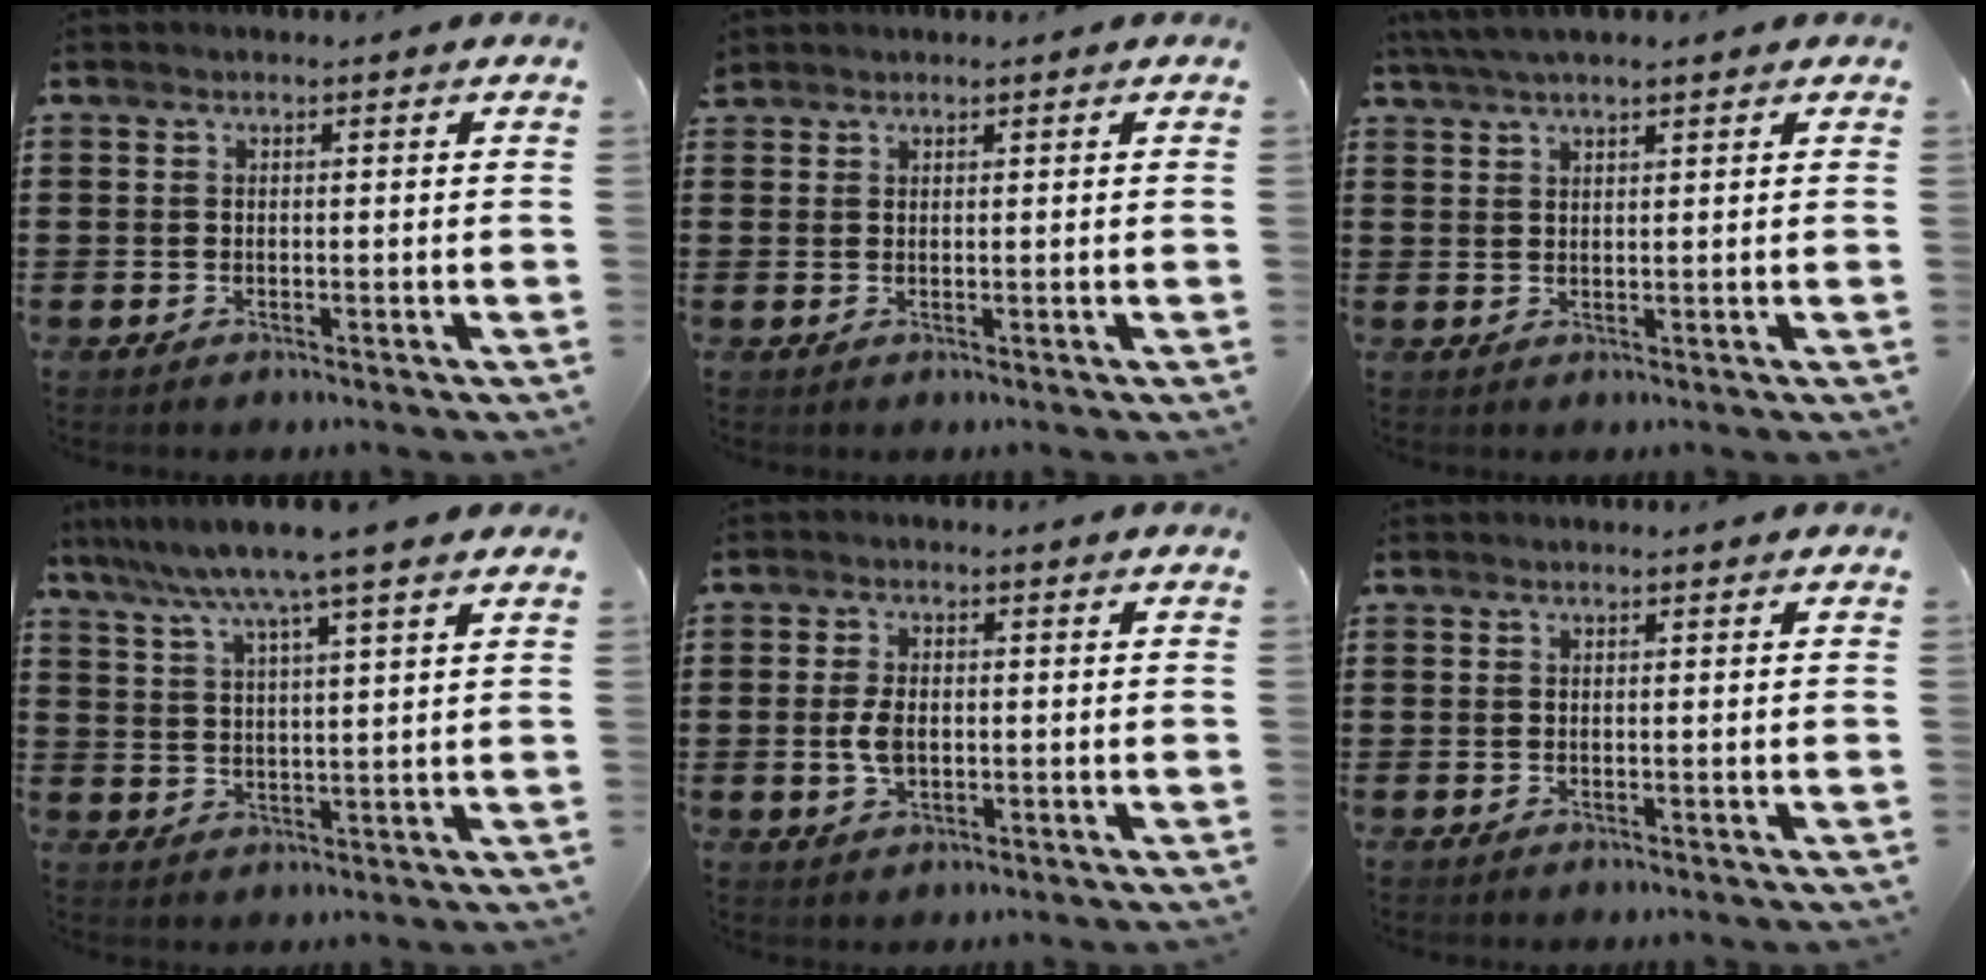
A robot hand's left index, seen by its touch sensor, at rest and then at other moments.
{"total": 0.9, "force": [0.9, 0.3, 0.0], "torque": [-0.003, 0.001, 0.018]}
{"total": 3.1, "force": [2.5, 0.4, 1.8], "torque": [-0.040, 0.004, 0.047]}
{"total": 7.6, "force": [6.0, -0.6, 4.6], "torque": [-0.105, -0.022, 0.104]}
{"total": 4.1, "force": [-0.2, 2.3, 3.3], "torque": [-0.086, -0.002, -0.010]}
{"total": 0.0}